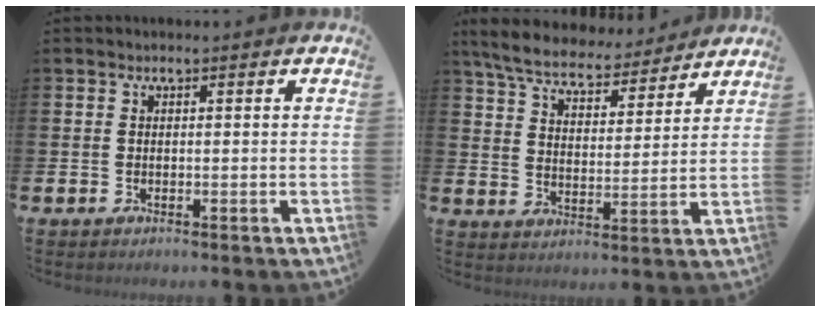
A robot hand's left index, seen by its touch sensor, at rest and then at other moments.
{"total": 6.8, "force": [6.5, 1.5, 1.6], "torque": [-0.063, -0.042, 0.113]}